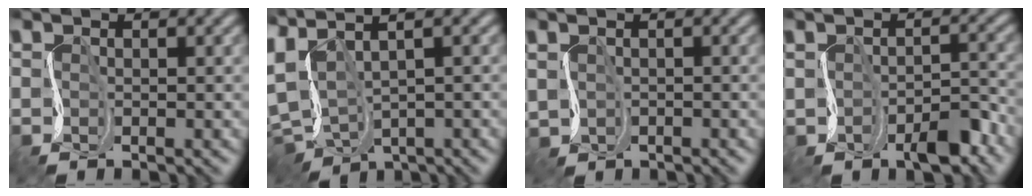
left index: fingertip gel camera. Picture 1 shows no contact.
{"total": 6.3, "force": [-0.5, 2.8, 5.6], "torque": [-0.134, -0.009, -0.005]}
{"total": 1.6, "force": [-0.3, 1.3, 0.9], "torque": [-0.024, -0.008, -0.003]}
{"total": 3.9, "force": [-1.9, 1.8, 2.9], "torque": [-0.044, -0.003, -0.032]}